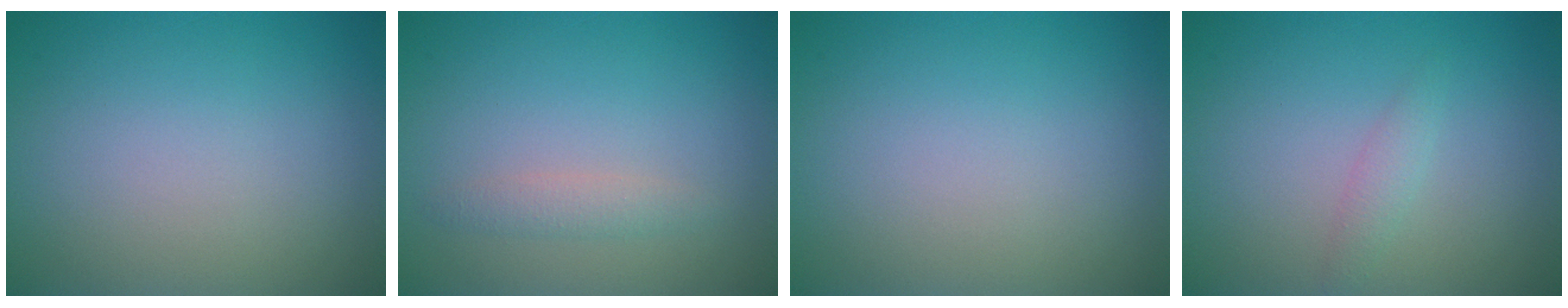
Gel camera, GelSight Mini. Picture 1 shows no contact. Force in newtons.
{"total": 1.3, "press": 1.3, "slide": 0.0}
{"total": 0.0}
{"total": 1.2, "press": 1.2, "slide": 0.0}